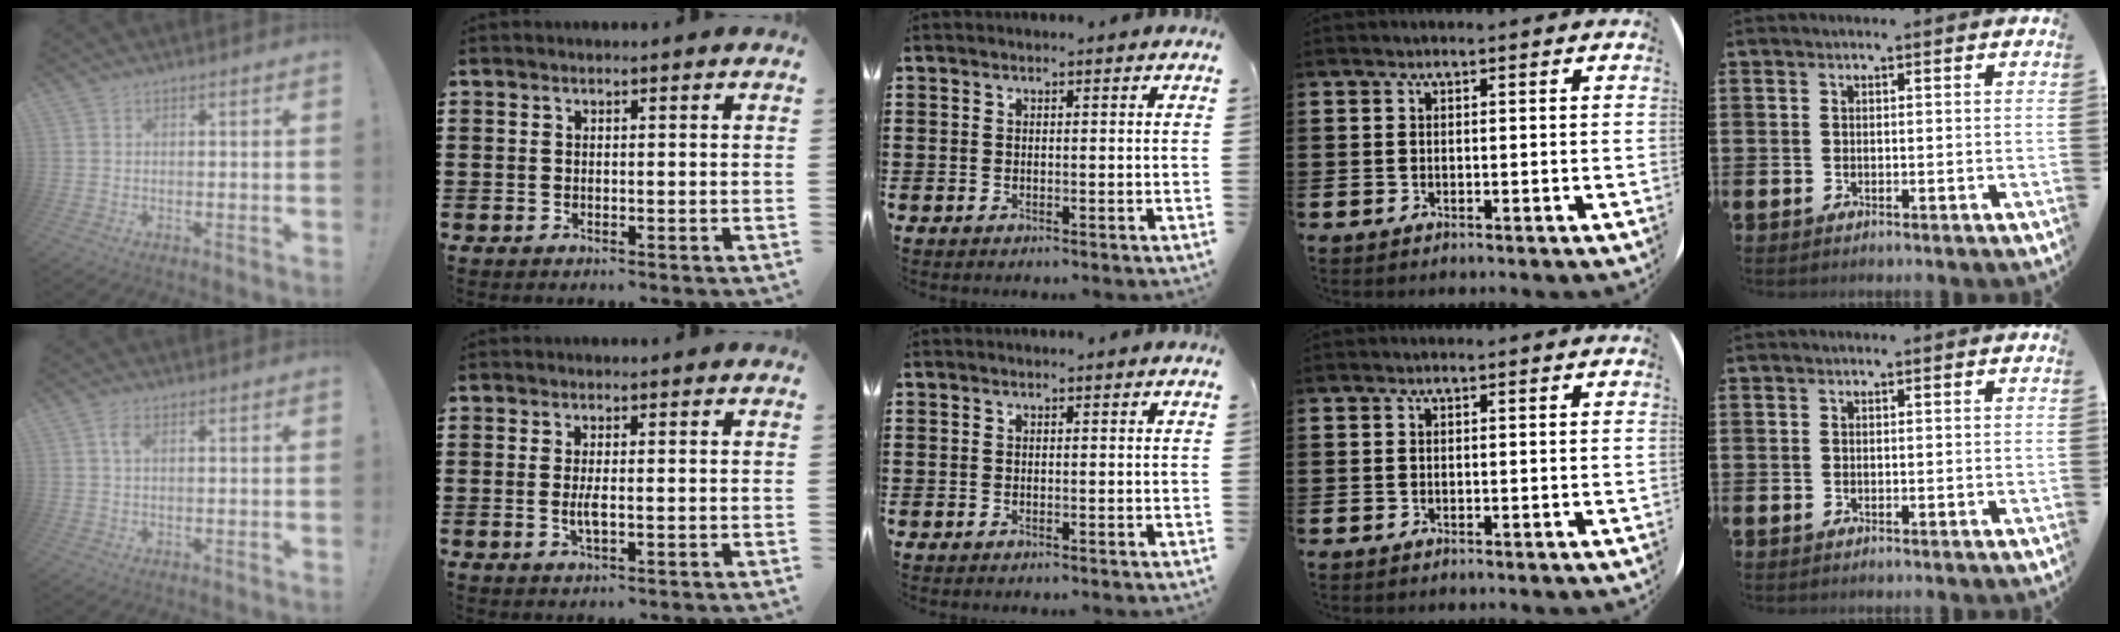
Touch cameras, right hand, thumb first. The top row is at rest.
{"thumb": {"total": 2.6, "force": [0.7, 1.4, 2.1], "torque": [-0.039, 0.005, 0.010]}, "index": {"total": 2.1, "force": [-0.3, 0.5, 2.0], "torque": [-0.043, -0.004, -0.009]}}